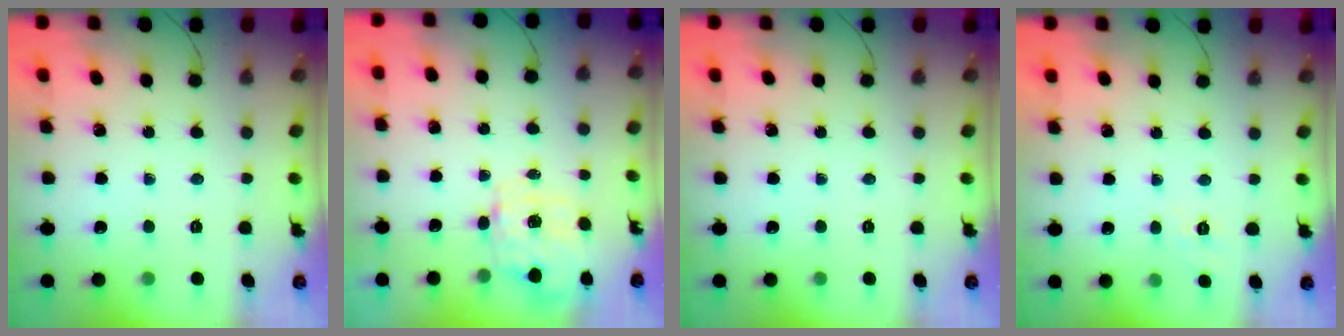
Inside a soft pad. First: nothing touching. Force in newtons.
{"total": 3.6, "press": 3.5, "slide": 0.7}
{"total": 0.0}
{"total": 1.8, "press": 1.2, "slide": 1.4}